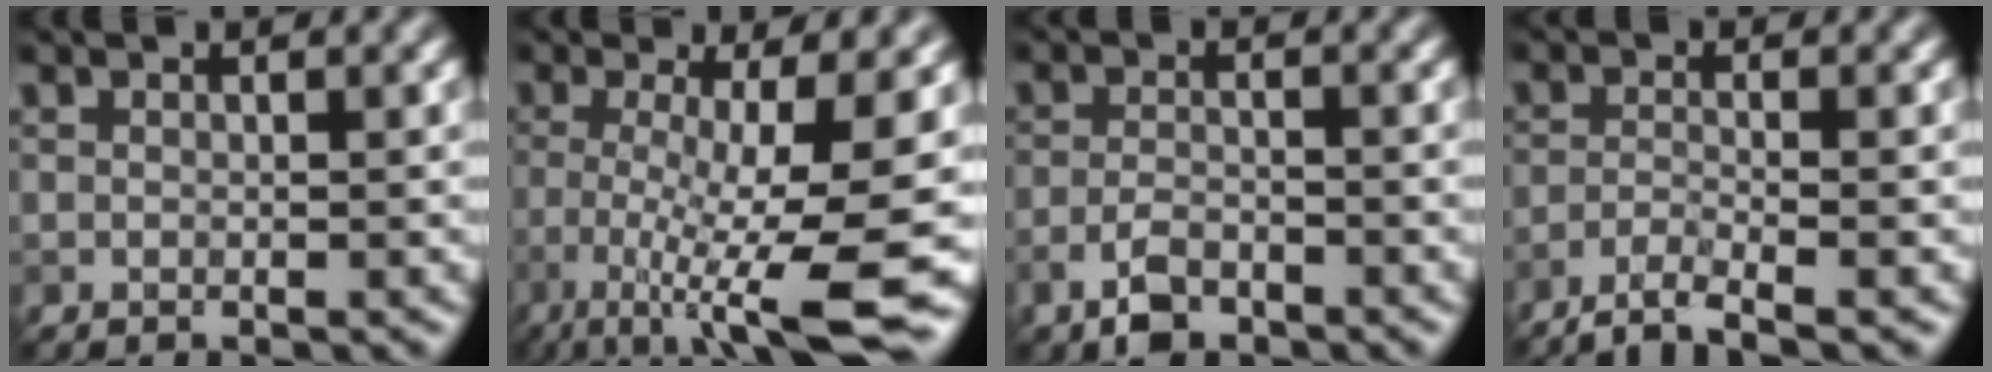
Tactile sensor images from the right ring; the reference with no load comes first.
{"total": 9.7, "force": [-2.9, 2.0, 9.0], "torque": [-0.148, -0.018, -0.050]}
{"total": 2.9, "force": [-2.0, 1.2, 1.8], "torque": [-0.037, 0.001, -0.046]}
{"total": 2.9, "force": [-2.2, 0.3, 2.0], "torque": [-0.033, 0.000, -0.056]}